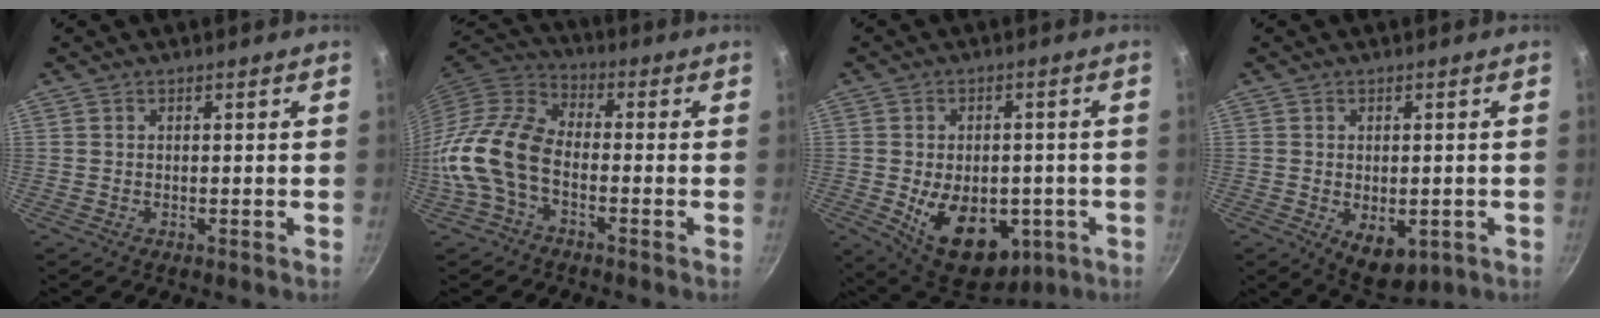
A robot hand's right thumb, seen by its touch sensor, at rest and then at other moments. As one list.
[{"total": 12.2, "force": [-3.6, 7.3, 9.0], "torque": [-0.167, 0.040, -0.089]}, {"total": 16.4, "force": [-4.2, 10.5, 11.8], "torque": [-0.143, -0.005, -0.040]}, {"total": 7.3, "force": [-1.8, 4.4, 5.5], "torque": [-0.062, -0.006, -0.012]}]